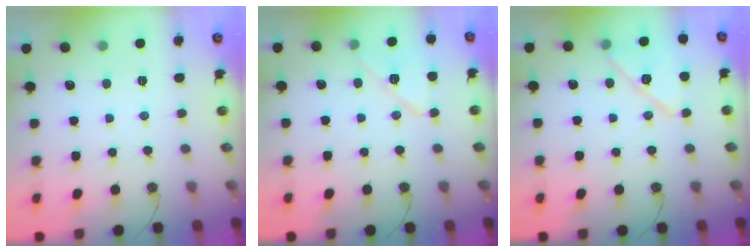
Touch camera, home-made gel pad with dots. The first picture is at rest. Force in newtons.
{"total": 9.9, "press": 9.9, "slide": 0.5}
{"total": 12.3, "press": 12.2, "slide": 1.3}